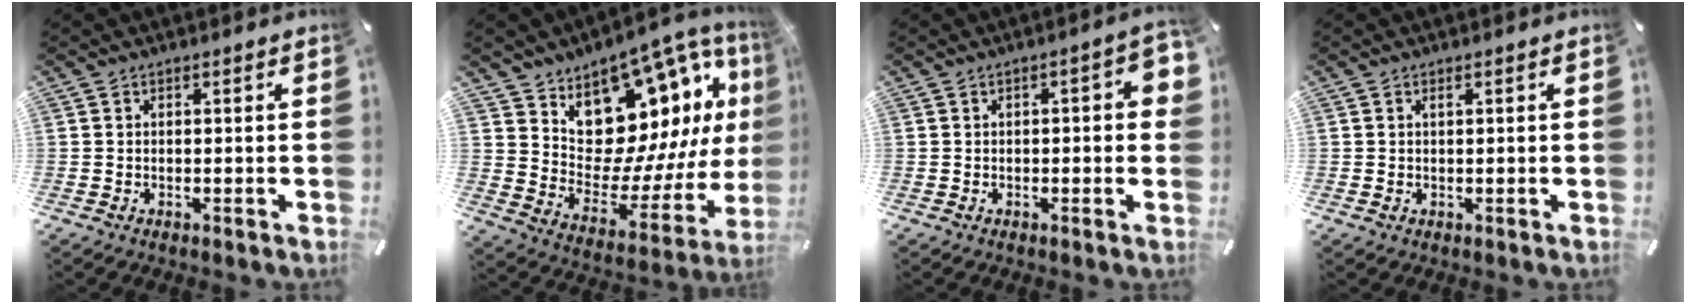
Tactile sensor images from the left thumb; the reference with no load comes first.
{"total": 16.0, "force": [9.5, 10.3, 7.7], "torque": [-0.100, -0.111, 0.174]}
{"total": 5.2, "force": [0.2, 2.0, 4.8], "torque": [-0.061, 0.002, 0.000]}
{"total": 0.7, "force": [0.3, 0.2, 0.6], "torque": [-0.011, 0.000, 0.006]}